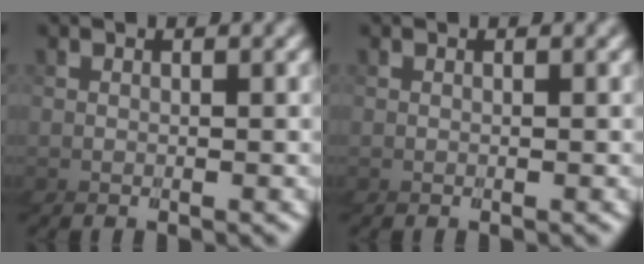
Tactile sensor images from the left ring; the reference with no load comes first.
{"total": 0.0}